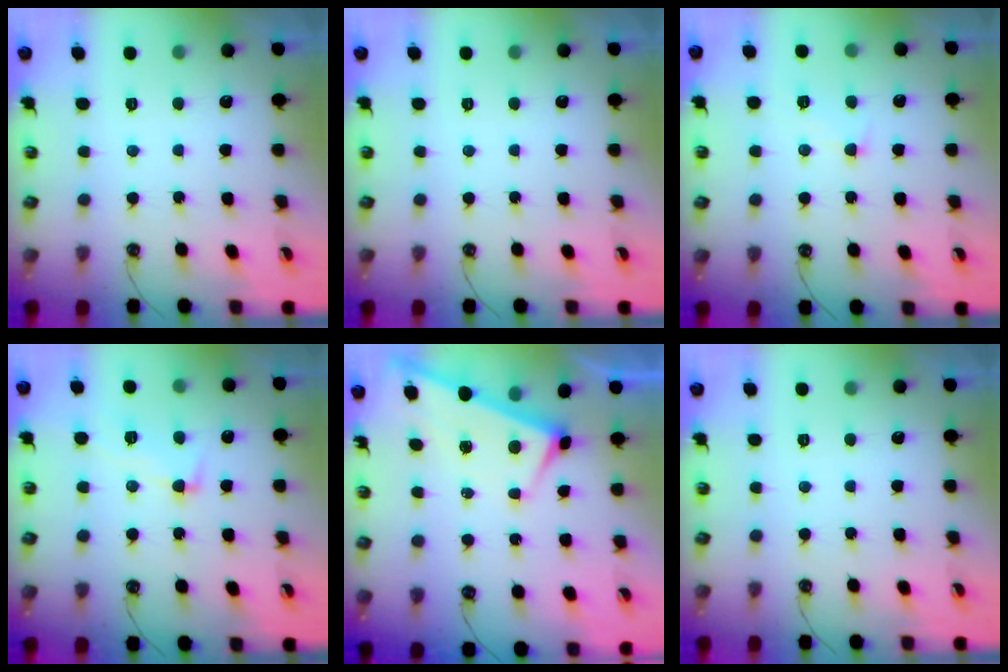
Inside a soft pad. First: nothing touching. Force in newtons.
{"total": 0.0}
{"total": 1.1, "press": 1.0, "slide": 0.4}
{"total": 3.3, "press": 3.2, "slide": 1.0}
{"total": 3.0, "press": 3.0, "slide": 0.0}
{"total": 0.0}